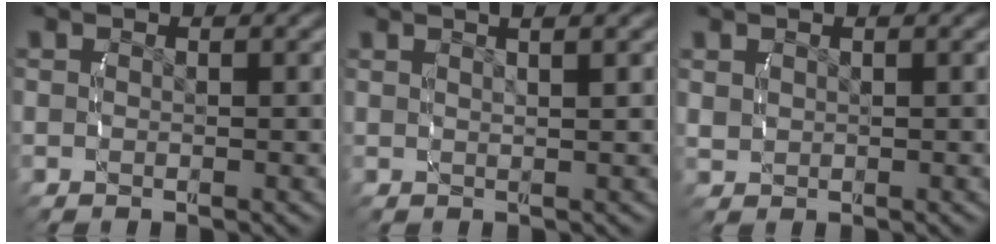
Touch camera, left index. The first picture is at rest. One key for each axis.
{"total": 2.8, "fx": 2.0, "fy": -0.1, "fz": 1.9, "tx": -0.024, "ty": 0.009, "tz": 0.035}
{"total": 1.1, "fx": 0.6, "fy": 0.8, "fz": 0.4, "tx": -0.019, "ty": -0.005, "tz": 0.020}